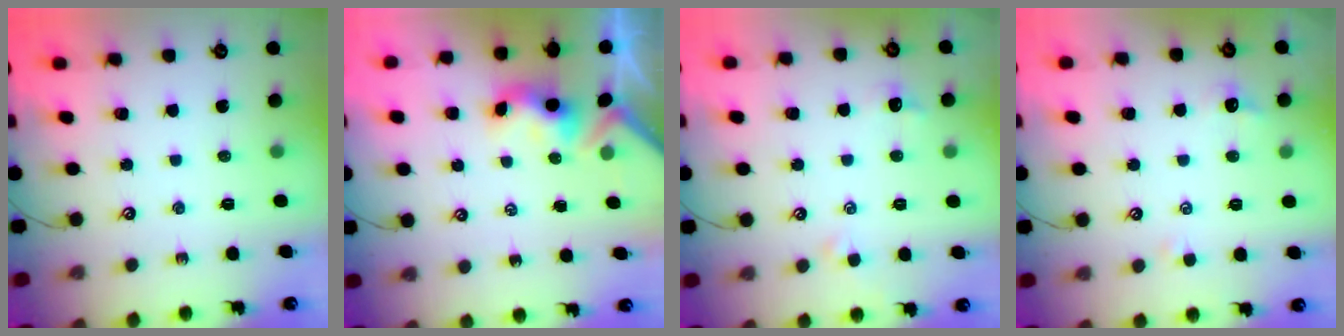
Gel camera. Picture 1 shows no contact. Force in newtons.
{"total": 4.0, "press": 4.0, "slide": 0.2}
{"total": 1.0, "press": 0.9, "slide": 0.6}
{"total": 0.8, "press": 0.5, "slide": 0.7}